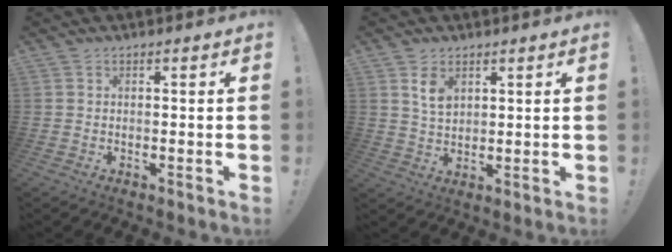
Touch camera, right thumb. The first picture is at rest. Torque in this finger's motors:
{"motor_torque": [0.32, 0.33, 0.49, -0.52, 0.04]}